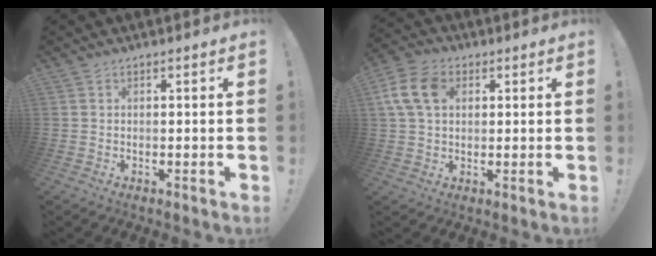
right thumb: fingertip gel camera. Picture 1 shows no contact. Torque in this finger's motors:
{"motor_torque": [0.21, 0.22, 0.06, 0.05, 0.05]}